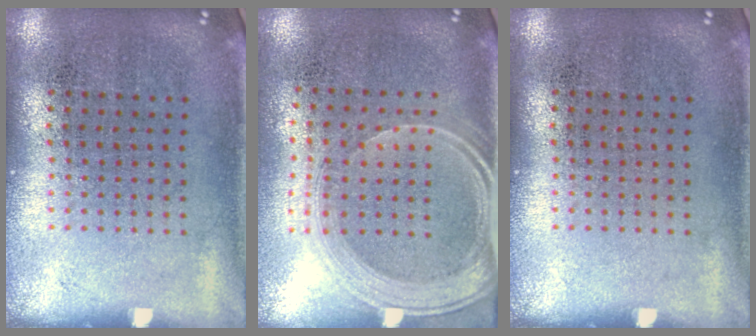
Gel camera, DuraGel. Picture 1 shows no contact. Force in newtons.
{"total": 1.9, "press": 1.6, "slide": 1.1}
{"total": 0.0}